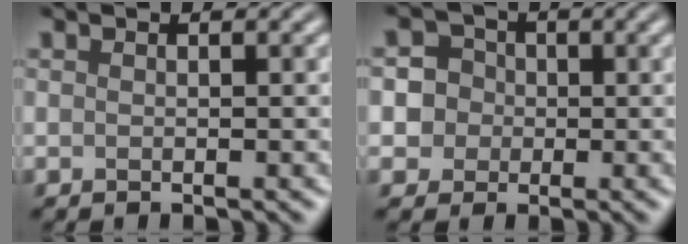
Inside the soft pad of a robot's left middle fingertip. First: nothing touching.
{"total": 4.9, "force": [-0.1, 4.7, 1.3], "torque": [0.001, 0.027, -0.023]}